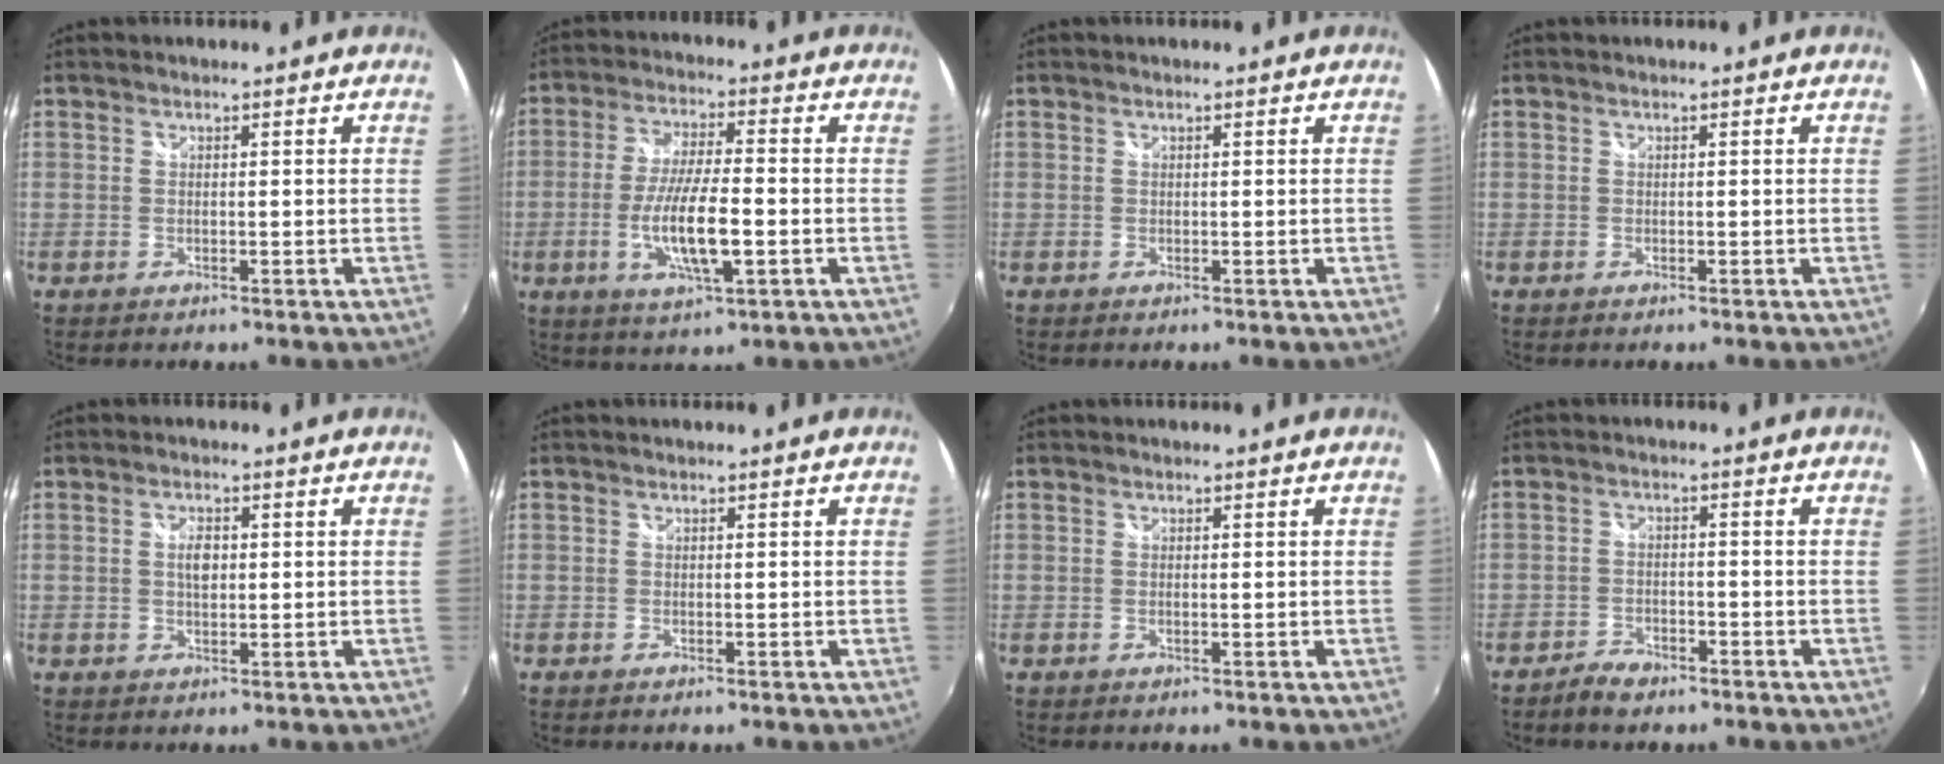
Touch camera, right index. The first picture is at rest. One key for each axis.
{"total": 10.8, "fx": -2.9, "fy": 2.3, "fz": 10.2, "tx": -0.197, "ty": -0.010, "tz": -0.052}
{"total": 0.0}
{"total": 0.0}
{"total": 2.9, "fx": 0.3, "fy": 1.5, "fz": 2.4, "tx": -0.042, "ty": 0.003, "tz": 0.005}
{"total": 0.0}
{"total": 0.0}
{"total": 4.2, "fx": -3.5, "fy": 1.9, "fz": 1.5, "tx": -0.047, "ty": 0.004, "tz": -0.062}